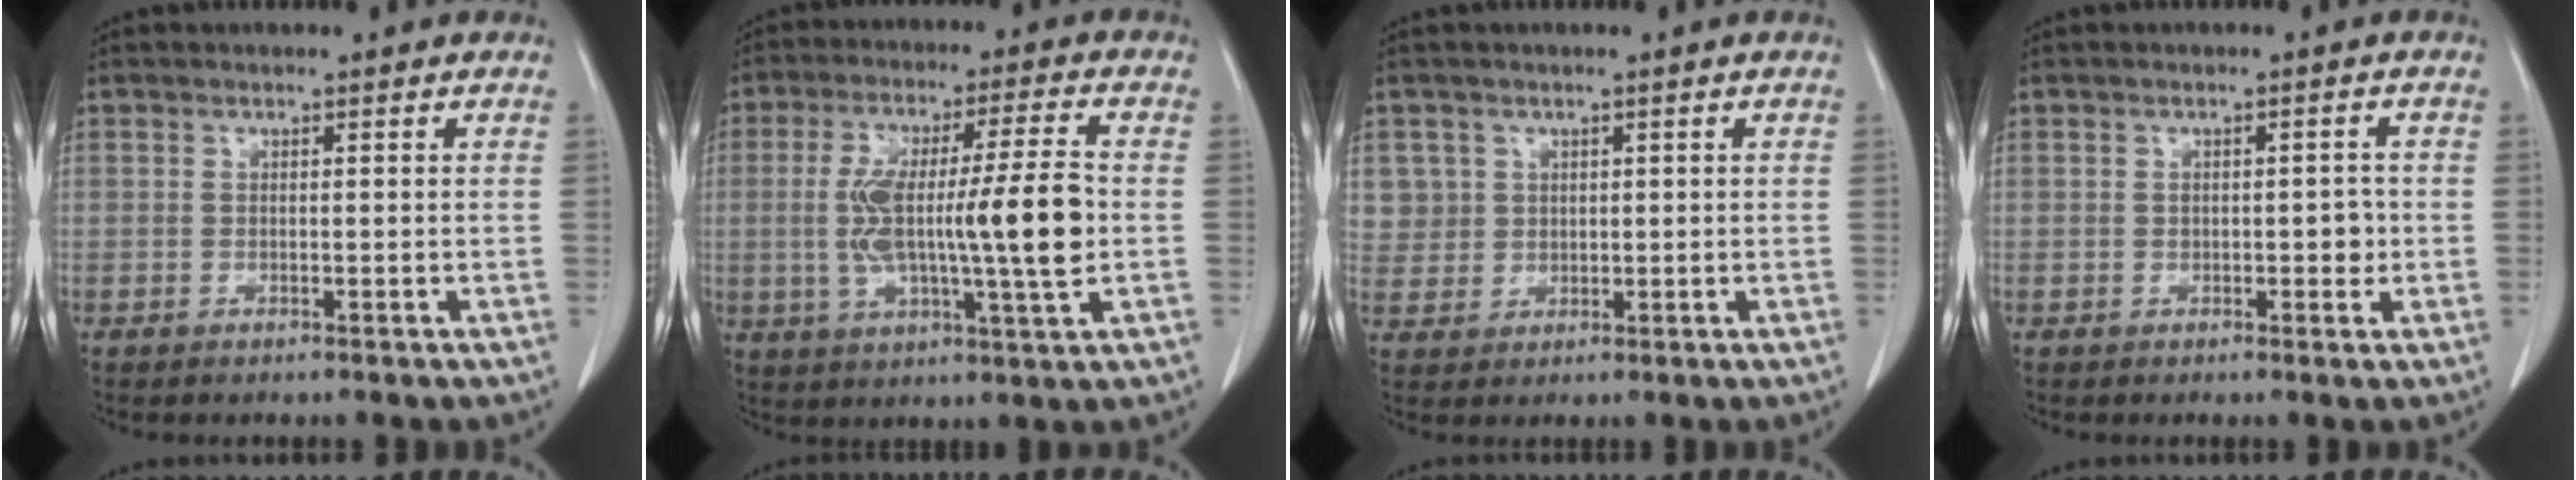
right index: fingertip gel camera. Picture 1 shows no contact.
{"total": 15.2, "force": [-0.8, 1.3, 15.1], "torque": [-0.278, 0.012, -0.013]}
{"total": 4.7, "force": [1.7, 4.4, -0.1], "torque": [0.015, 0.005, 0.037]}
{"total": 2.6, "force": [-0.3, 1.5, 2.1], "torque": [-0.028, 0.004, -0.001]}